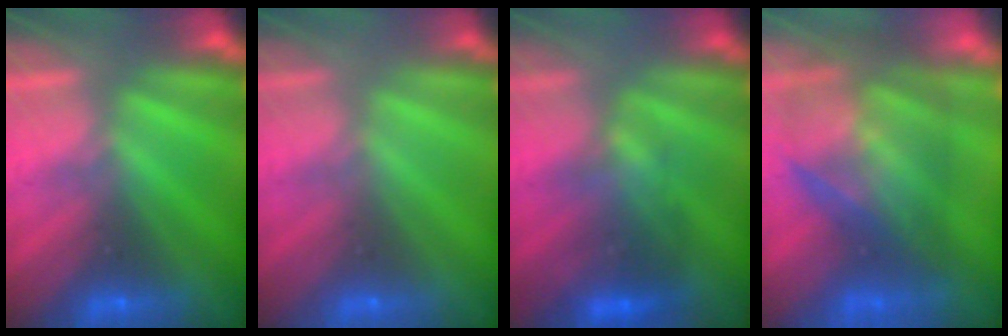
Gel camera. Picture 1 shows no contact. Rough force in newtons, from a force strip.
{"total": 4.4}
{"total": 3.8}
{"total": 5.8}